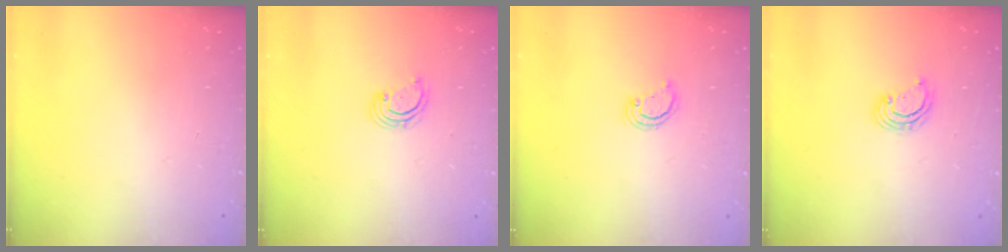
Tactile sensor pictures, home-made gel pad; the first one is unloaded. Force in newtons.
{"total": 2.6, "press": 2.6, "slide": 0.3}
{"total": 2.5, "press": 2.5, "slide": 0.2}
{"total": 4.0, "press": 3.9, "slide": 0.2}